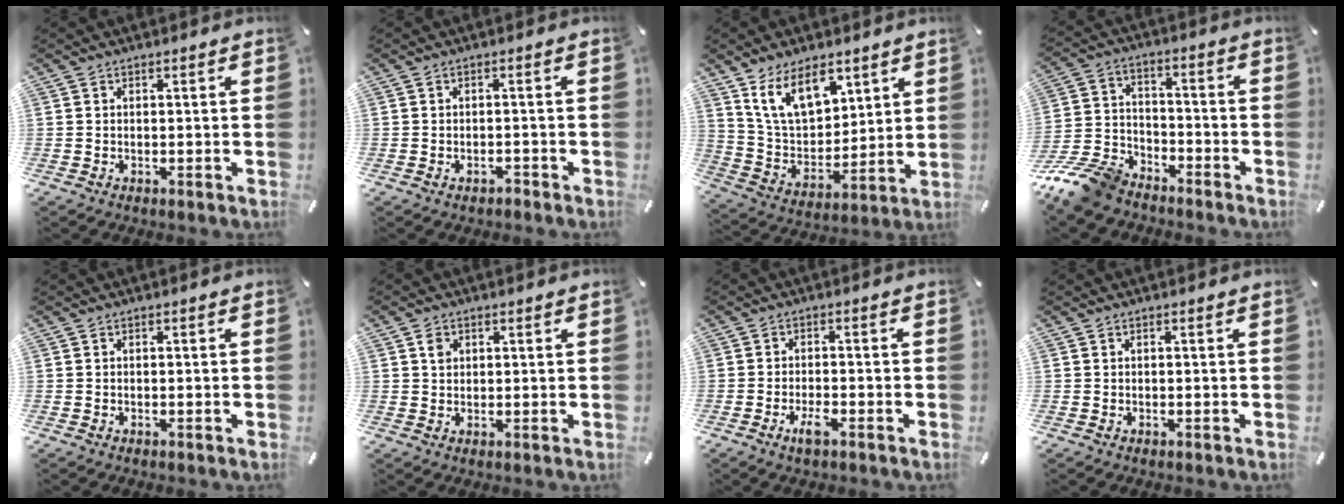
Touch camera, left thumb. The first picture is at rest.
{"total": 1.4, "force": [-1.1, 0.7, 0.4], "torque": [-0.009, 0.004, -0.023]}
{"total": 14.1, "force": [8.8, 8.3, 7.1], "torque": [-0.145, -0.037, 0.168]}
{"total": 13.4, "force": [-11.2, 5.6, 4.9], "torque": [-0.098, 0.064, -0.210]}
{"total": 0.0}
{"total": 2.2, "force": [0.8, 1.8, 0.9], "torque": [-0.003, -0.002, 0.011]}
{"total": 3.2, "force": [-2.0, 1.0, 2.3], "torque": [-0.049, 0.005, -0.039]}
{"total": 0.0}